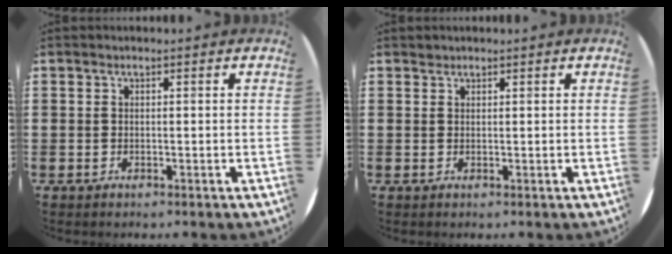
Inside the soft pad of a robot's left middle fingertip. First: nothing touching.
{"total": 0.5, "force": [0.5, 0.1, -0.1], "torque": [0.002, 0.003, 0.009]}